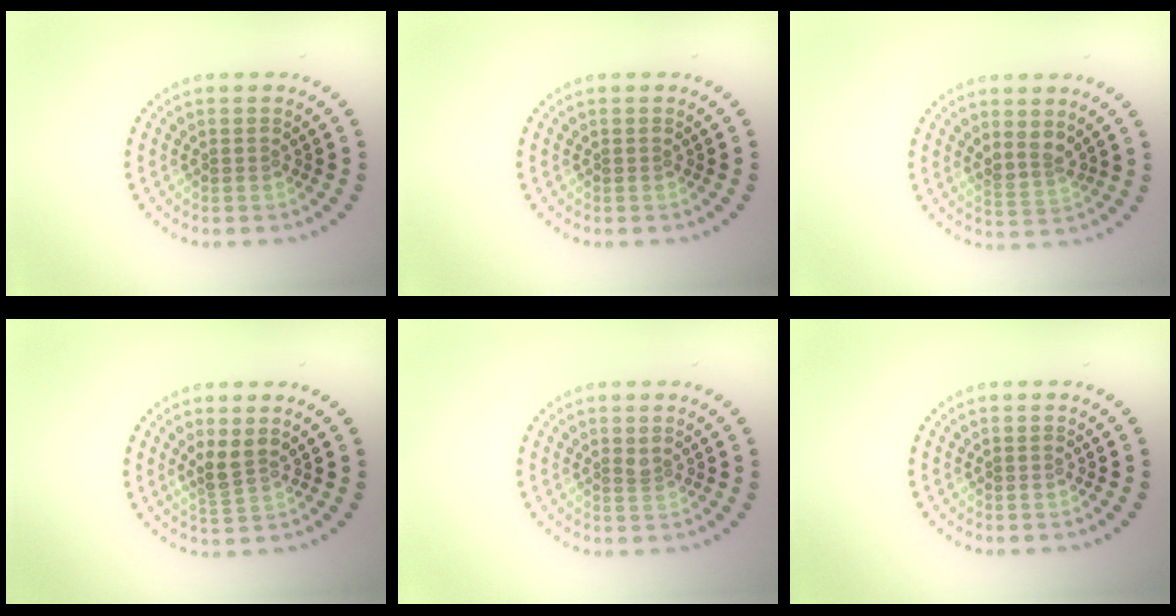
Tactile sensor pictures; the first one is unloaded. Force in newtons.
{"total": 0.0}
{"total": 2.2, "press": 1.6, "slide": 1.5}
{"total": 2.1, "press": 1.7, "slide": 1.2}
{"total": 0.8, "press": 0.5, "slide": 0.5}
{"total": 0.0}